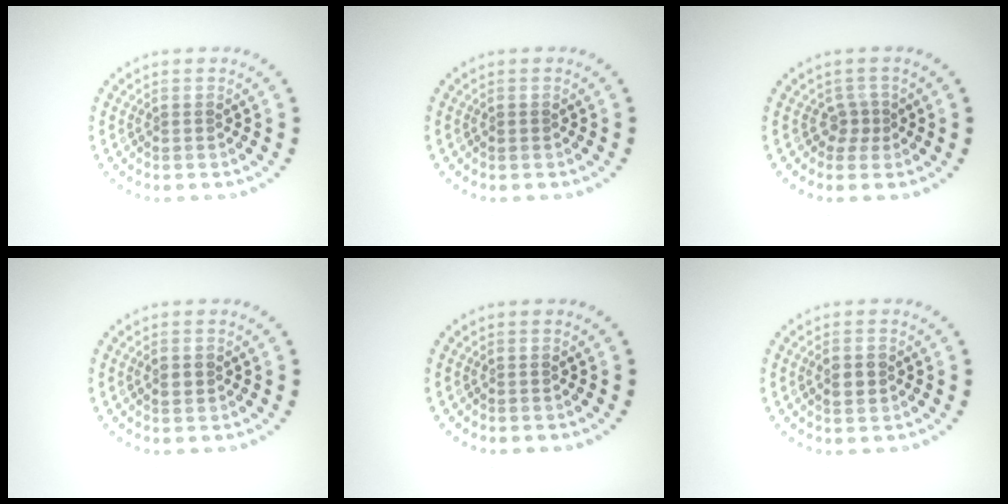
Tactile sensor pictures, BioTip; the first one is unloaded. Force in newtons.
{"total": 0.5, "press": 0.5, "slide": 0.1}
{"total": 1.4, "press": 1.0, "slide": 0.9}
{"total": 1.1, "press": 1.1, "slide": 0.1}
{"total": 0.0}
{"total": 1.8, "press": 1.8, "slide": 0.0}